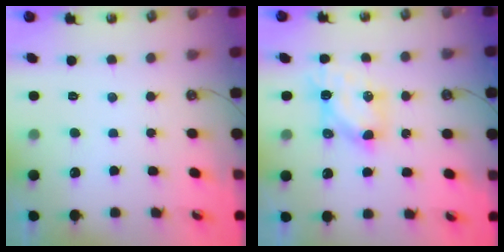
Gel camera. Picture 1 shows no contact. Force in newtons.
{"total": 6.8, "press": 6.8, "slide": 0.5}